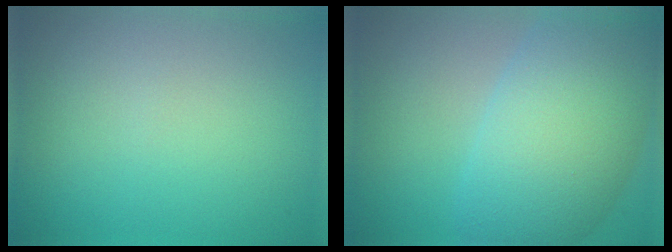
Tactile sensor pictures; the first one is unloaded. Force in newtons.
{"total": 10.5, "press": 10.5, "slide": 0.4}